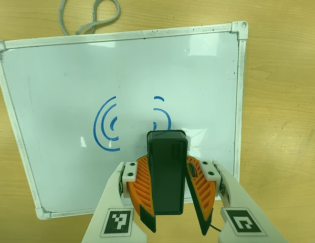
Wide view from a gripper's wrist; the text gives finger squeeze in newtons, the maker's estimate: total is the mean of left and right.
{"total": 9.2, "left": 8.9, "right": 9.4}